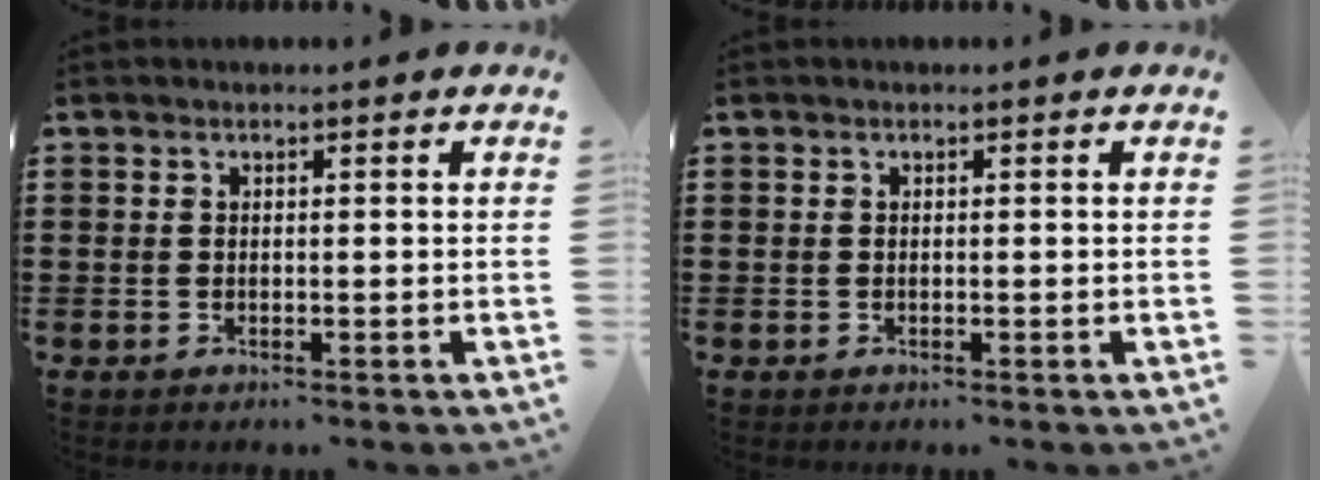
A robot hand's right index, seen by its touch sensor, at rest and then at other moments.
{"total": 0.0}